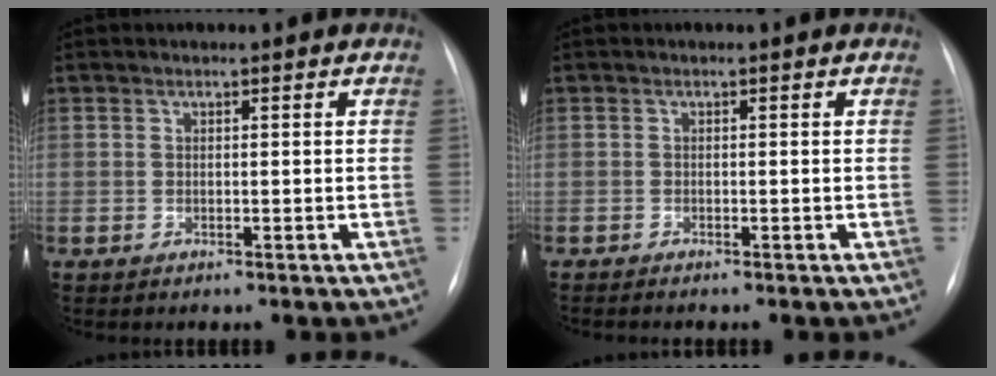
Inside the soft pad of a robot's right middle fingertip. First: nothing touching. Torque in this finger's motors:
{"motor_torque": [0.59, -0.76, 0.00, 0.01]}